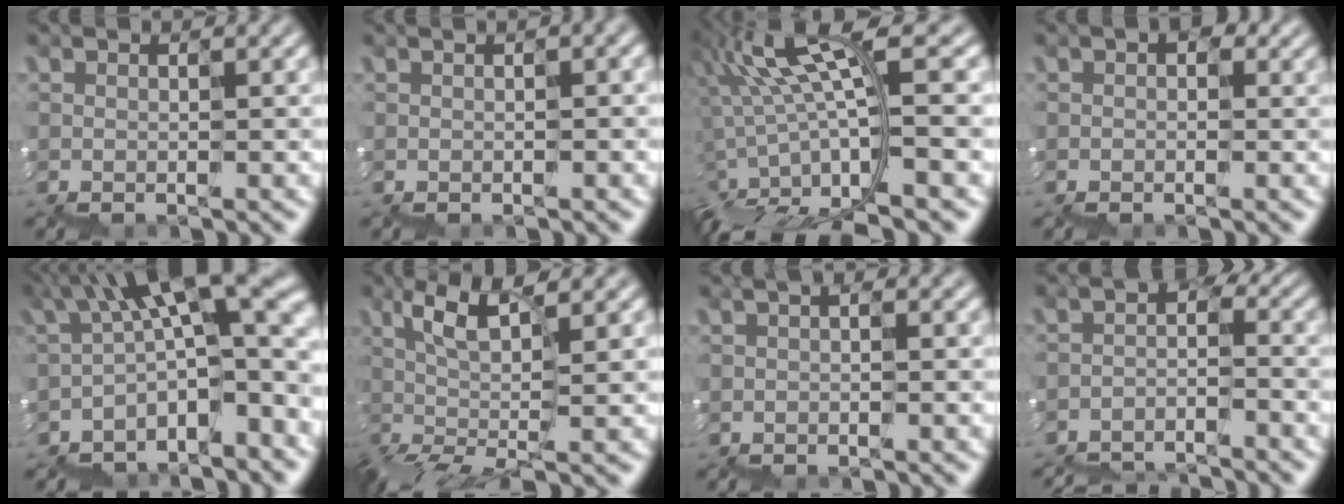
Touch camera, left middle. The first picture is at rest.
{"total": 1.7, "force": [-0.1, 0.6, 1.6], "torque": [-0.012, 0.004, 0.003]}
{"total": 7.4, "force": [-1.4, 1.3, 7.2], "torque": [-0.157, 0.026, -0.016]}
{"total": 1.9, "force": [0.6, 1.2, 1.4], "torque": [-0.019, 0.009, 0.005]}
{"total": 10.8, "force": [-1.4, 3.5, 10.1], "torque": [-0.164, 0.032, -0.015]}
{"total": 4.6, "force": [0.4, 1.2, 4.4], "torque": [-0.099, 0.014, 0.004]}
{"total": 0.8, "force": [0.1, 0.3, 0.8], "torque": [-0.008, 0.001, 0.000]}
{"total": 4.8, "force": [-4.5, 1.2, 1.0], "torque": [-0.031, -0.011, -0.069]}